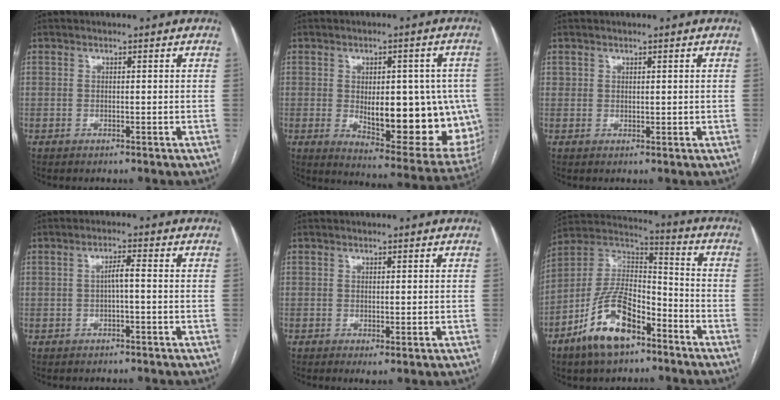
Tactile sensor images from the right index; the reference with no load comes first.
{"total": 19.6, "force": [-2.2, 7.8, 17.9], "torque": [-0.178, 0.007, 0.000]}
{"total": 1.1, "force": [0.6, 0.9, 0.3], "torque": [0.007, -0.003, 0.006]}
{"total": 2.3, "force": [-0.3, 0.3, 2.3], "torque": [-0.040, 0.004, -0.004]}
{"total": 1.5, "force": [-0.3, 0.4, 1.5], "torque": [-0.024, -0.008, 0.003]}
{"total": 14.8, "force": [-8.3, 6.3, 10.5], "torque": [-0.214, 0.012, -0.150]}